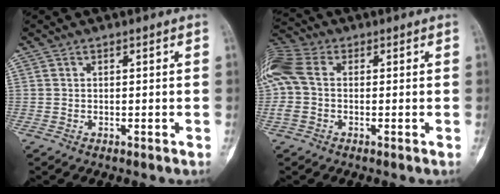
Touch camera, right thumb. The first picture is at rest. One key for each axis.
{"total": 10.7, "fx": 0.7, "fy": 7.2, "fz": 7.9, "tx": -0.202, "ty": 0.025, "tz": 0.008}